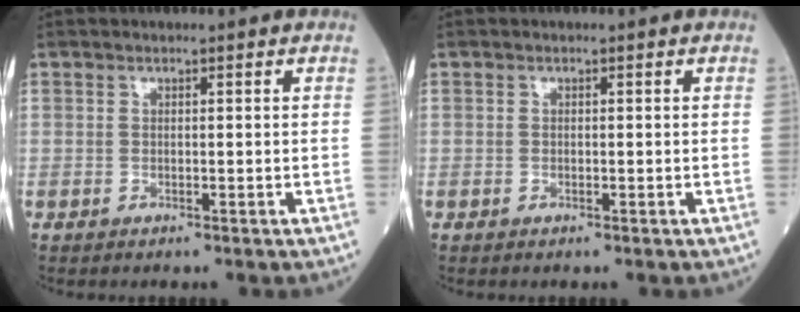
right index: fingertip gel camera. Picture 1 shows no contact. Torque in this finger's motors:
{"motor_torque": [-0.05, -0.03, -0.03, -0.01]}